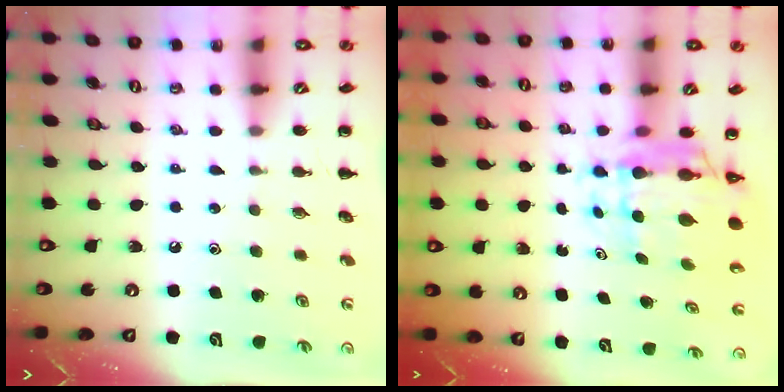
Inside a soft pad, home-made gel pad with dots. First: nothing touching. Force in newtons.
{"total": 7.8, "press": 7.3, "slide": 2.7}